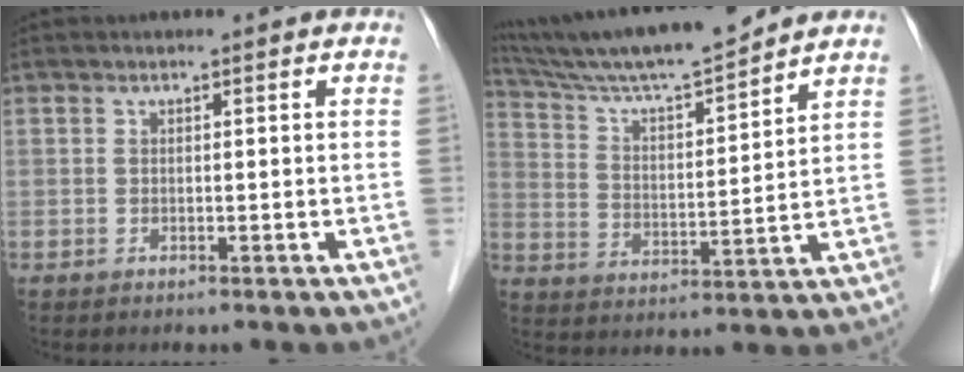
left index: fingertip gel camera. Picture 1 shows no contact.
{"total": 15.2, "force": [13.9, 0.2, 6.2], "torque": [-0.118, 0.005, 0.240]}